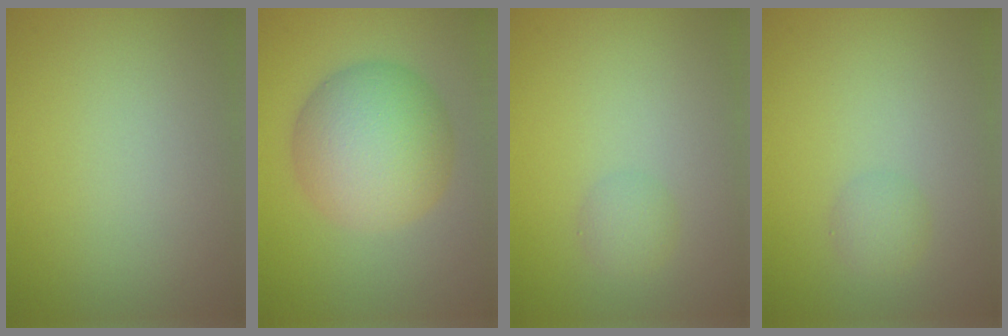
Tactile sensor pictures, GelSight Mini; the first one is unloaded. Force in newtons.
{"total": 8.1, "press": 8.1, "slide": 0.1}
{"total": 1.4, "press": 1.4, "slide": 0.0}
{"total": 1.4, "press": 1.4, "slide": 0.0}